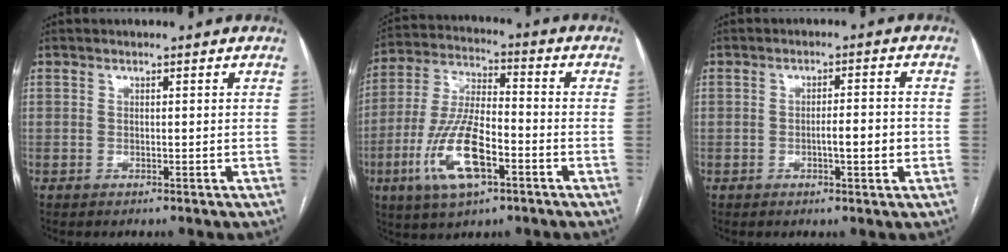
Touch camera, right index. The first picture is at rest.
{"total": 13.6, "force": [-5.4, 4.5, 11.7], "torque": [-0.247, -0.001, -0.097]}
{"total": 4.0, "force": [-0.9, 0.7, 3.9], "torque": [-0.060, 0.002, -0.011]}